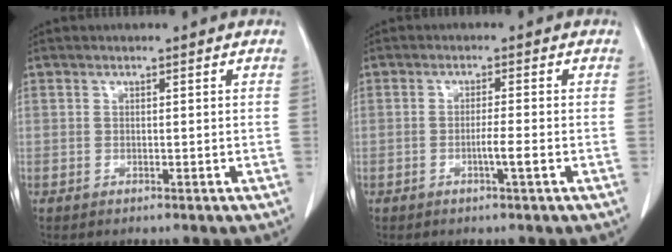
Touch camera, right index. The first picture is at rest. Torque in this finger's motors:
{"motor_torque": [0.58, -0.20, 0.28, 0.07]}